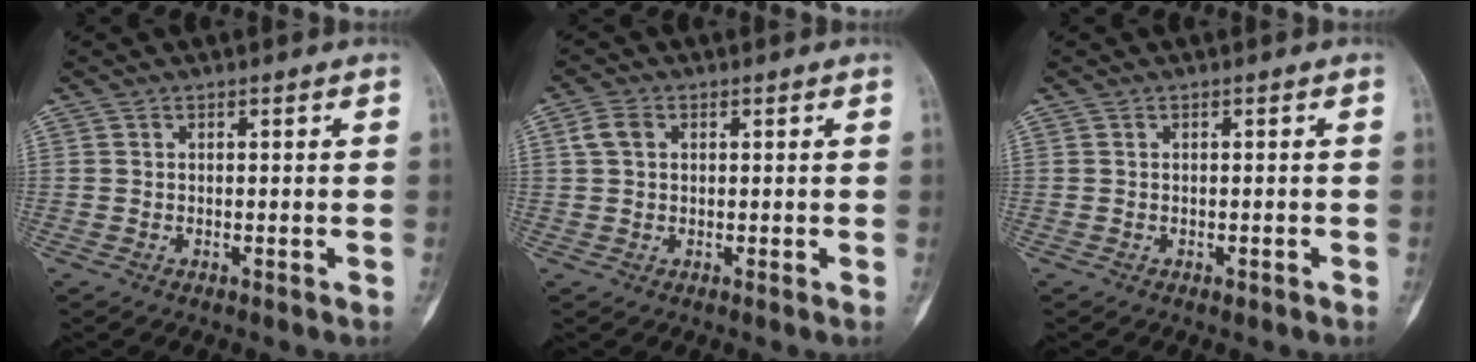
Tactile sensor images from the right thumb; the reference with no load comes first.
{"total": 3.0, "force": [0.7, 2.2, 1.9], "torque": [-0.042, 0.010, 0.012]}
{"total": 0.7, "force": [-0.4, 0.3, 0.4], "torque": [-0.007, 0.003, -0.005]}